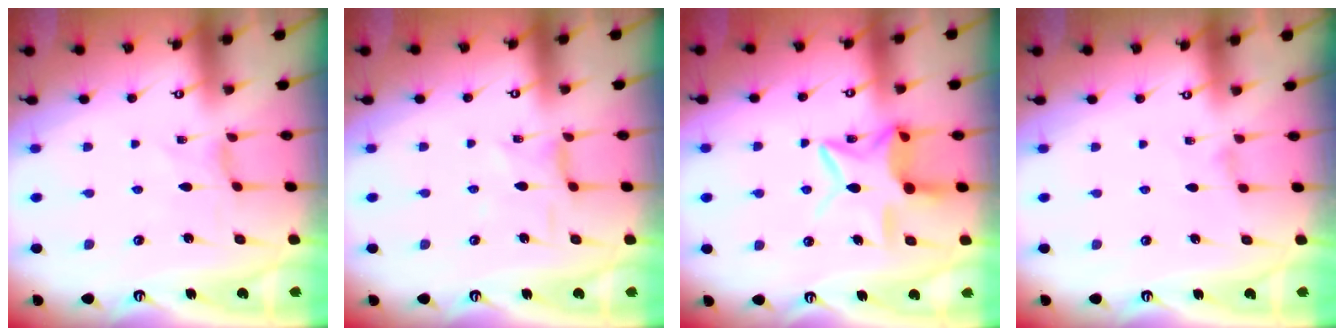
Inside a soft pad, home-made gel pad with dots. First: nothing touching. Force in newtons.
{"total": 2.7, "press": 2.6, "slide": 0.6}
{"total": 12.2, "press": 12.2, "slide": 1.1}
{"total": 0.8, "press": 0.7, "slide": 0.3}